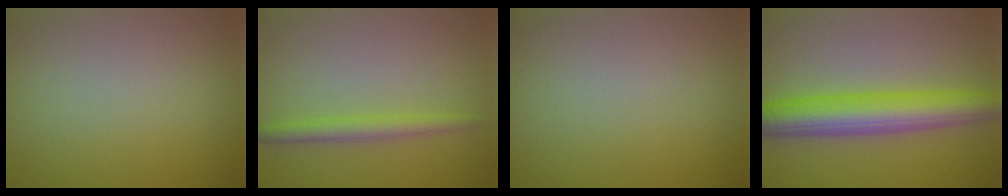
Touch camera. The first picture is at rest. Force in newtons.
{"total": 2.1, "press": 2.1, "slide": 0.2}
{"total": 0.0}
{"total": 7.1, "press": 7.1, "slide": 0.1}